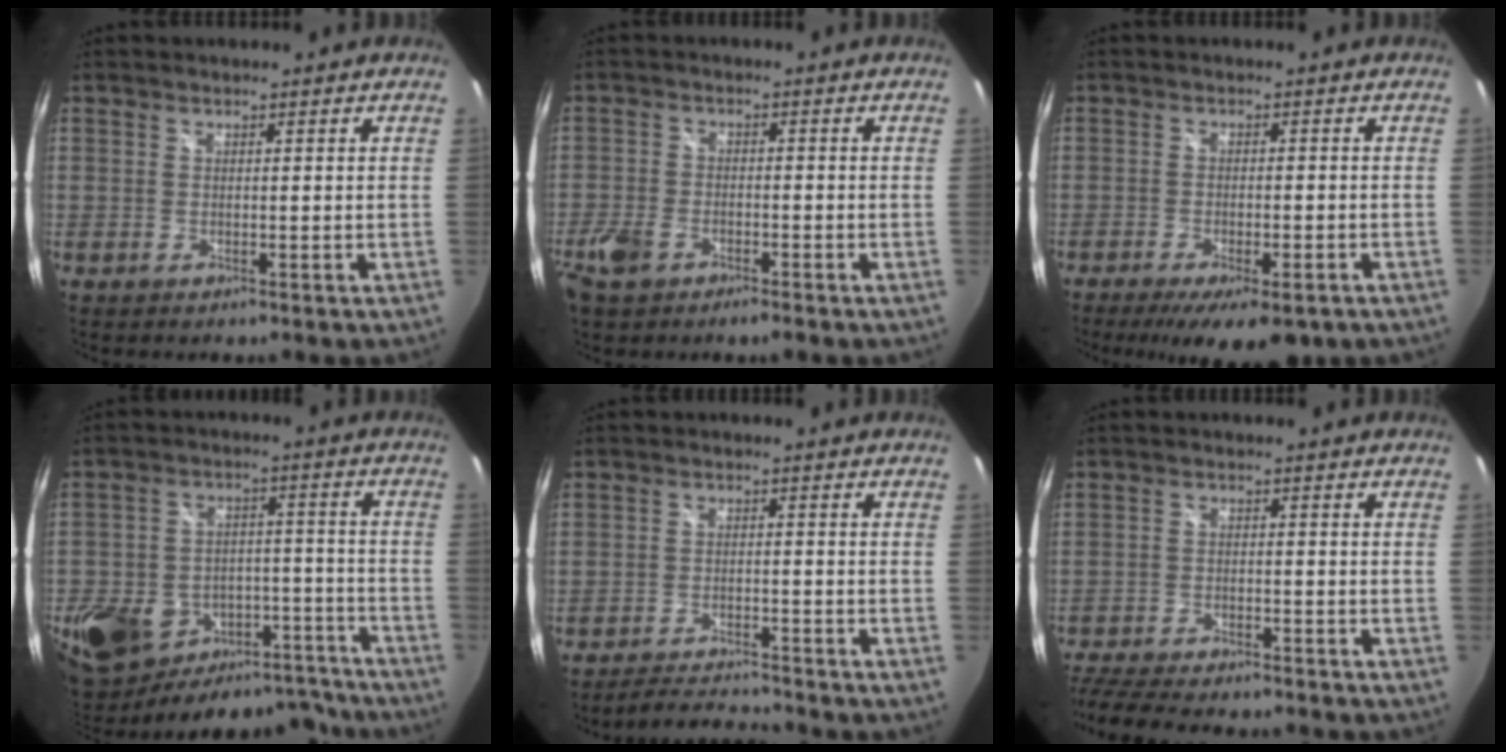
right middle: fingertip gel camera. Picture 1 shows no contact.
{"total": 6.6, "force": [-4.3, 3.3, 3.8], "torque": [-0.101, -0.012, -0.084]}
{"total": 11.6, "force": [-7.9, 3.7, 7.6], "torque": [-0.146, -0.033, -0.116]}
{"total": 24.1, "force": [-16.5, 13.9, 10.8], "torque": [-0.245, 0.014, -0.214]}
{"total": 6.6, "force": [-6.5, 0.3, 1.4], "torque": [-0.045, 0.007, -0.104]}
{"total": 15.0, "force": [-13.0, 3.5, 6.7], "torque": [-0.154, -0.025, -0.209]}